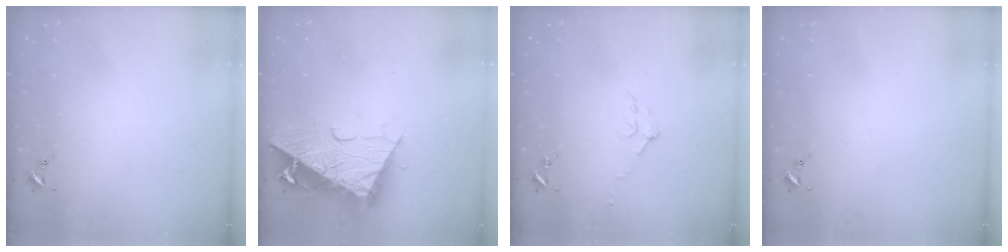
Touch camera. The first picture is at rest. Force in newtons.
{"total": 13.2, "press": 13.1, "slide": 1.4}
{"total": 6.0, "press": 6.0, "slide": 0.7}
{"total": 0.0}